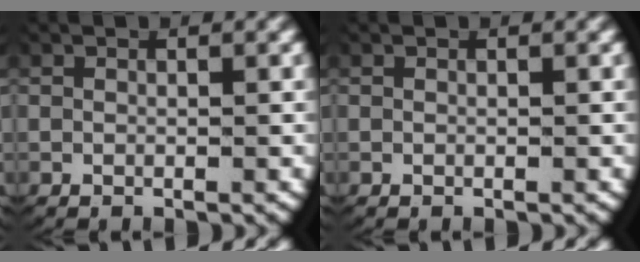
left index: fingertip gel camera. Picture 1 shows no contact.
{"total": 0.0}